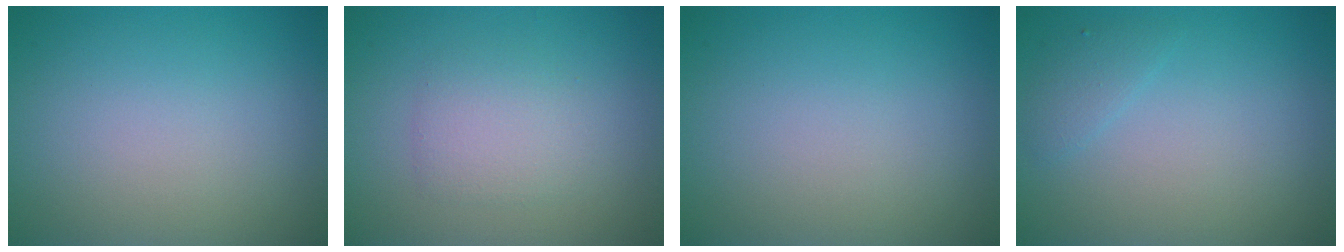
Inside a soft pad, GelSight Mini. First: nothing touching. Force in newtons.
{"total": 2.3, "press": 2.3, "slide": 0.1}
{"total": 0.0}
{"total": 1.2, "press": 1.2, "slide": 0.1}